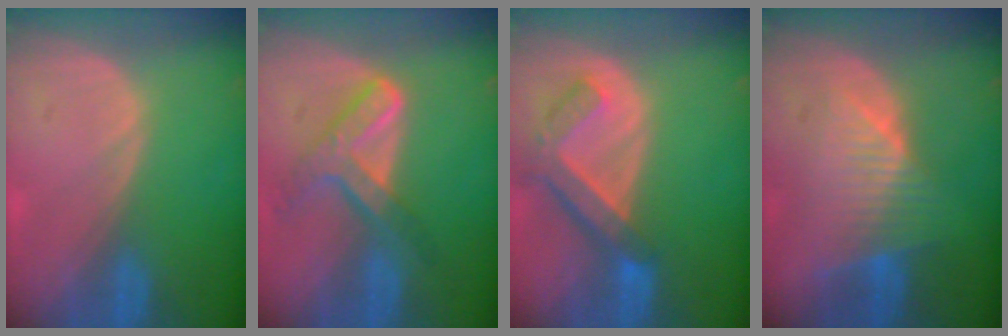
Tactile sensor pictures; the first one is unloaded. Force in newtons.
{"total": 7.3, "press": 6.1, "slide": 4.0}
{"total": 7.3, "press": 6.4, "slide": 3.6}
{"total": 8.1, "press": 7.0, "slide": 4.1}